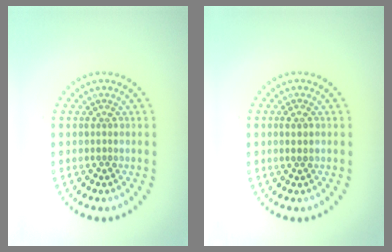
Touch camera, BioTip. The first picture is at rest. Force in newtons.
{"total": 1.1, "press": 1.0, "slide": 0.5}